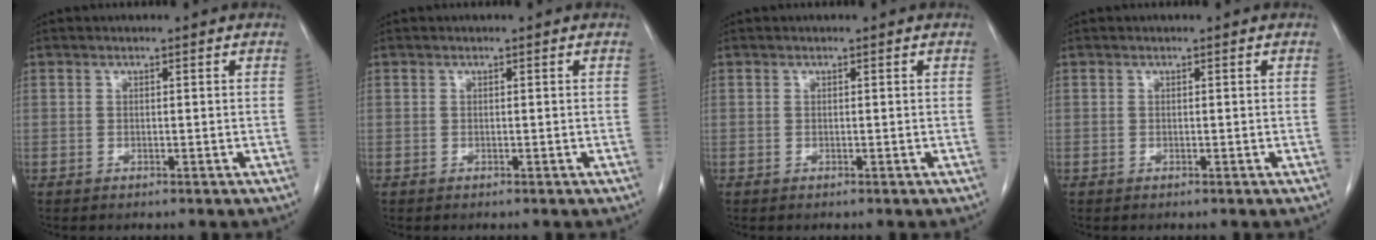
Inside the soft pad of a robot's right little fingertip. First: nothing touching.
{"total": 0.0}
{"total": 0.0}
{"total": 0.0}